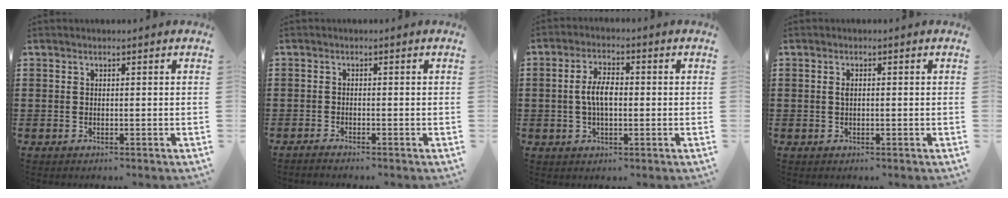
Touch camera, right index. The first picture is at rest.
{"total": 1.0, "force": [-1.0, -0.1, -0.1], "torque": [0.000, 0.001, -0.020]}
{"total": 5.2, "force": [-0.1, 2.4, 4.6], "torque": [-0.101, 0.002, -0.008]}
{"total": 1.1, "force": [0.1, 0.5, 1.0], "torque": [-0.020, 0.004, 0.000]}